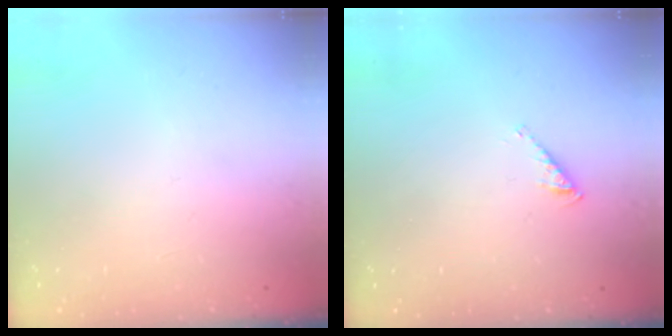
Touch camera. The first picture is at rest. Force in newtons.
{"total": 2.7, "press": 2.6, "slide": 0.3}